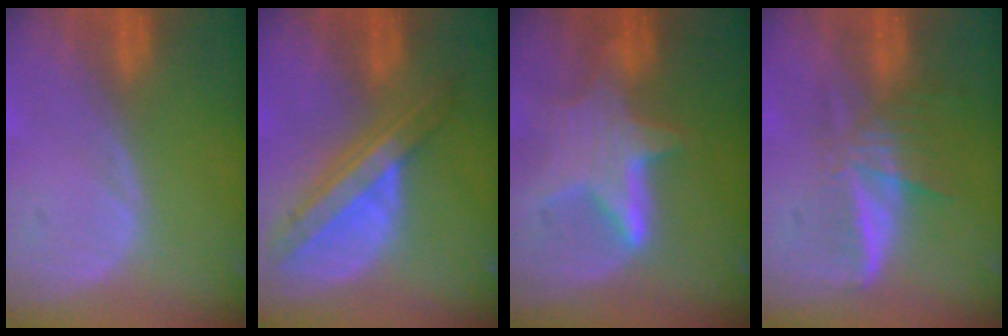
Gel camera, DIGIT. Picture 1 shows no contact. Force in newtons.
{"total": 8.3, "press": 7.1, "slide": 4.4}
{"total": 6.5, "press": 6.4, "slide": 1.0}
{"total": 6.0, "press": 5.6, "slide": 2.3}